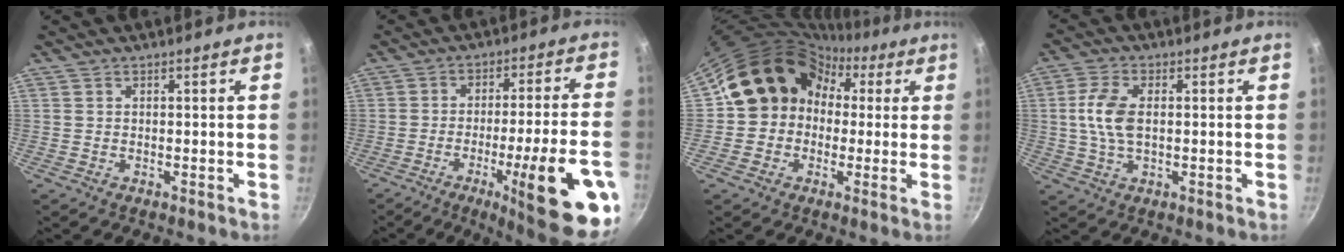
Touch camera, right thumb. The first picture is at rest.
{"total": 22.3, "force": [-8.8, 4.0, 20.1], "torque": [-0.255, 0.027, -0.121]}
{"total": 14.7, "force": [1.8, 13.0, 6.7], "torque": [-0.066, 0.049, 0.010]}
{"total": 7.8, "force": [0.7, 4.3, 6.4], "torque": [-0.131, 0.009, 0.011]}